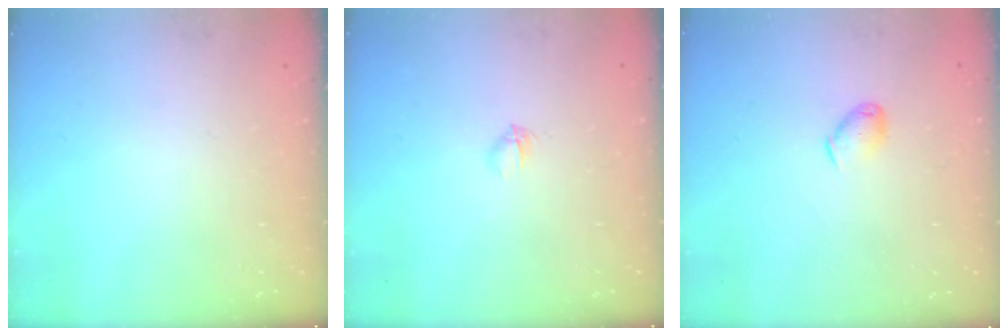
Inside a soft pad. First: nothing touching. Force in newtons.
{"total": 2.3, "press": 2.2, "slide": 0.8}
{"total": 5.8, "press": 5.7, "slide": 0.8}